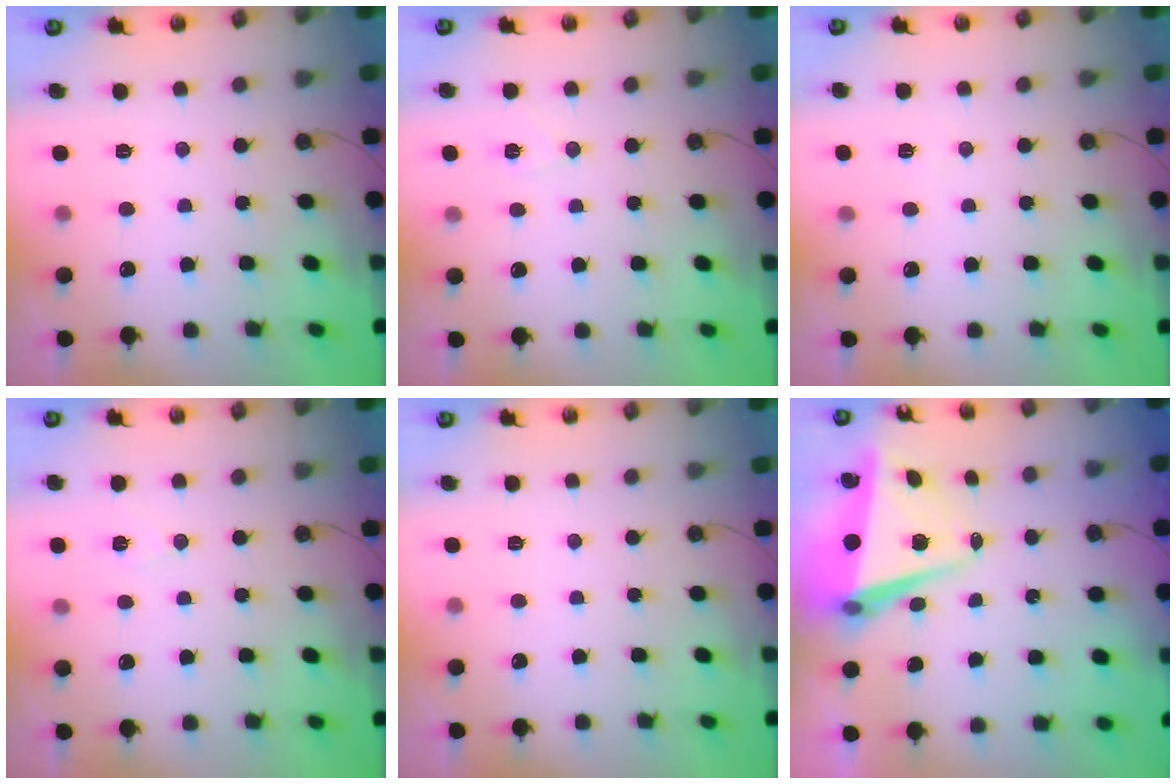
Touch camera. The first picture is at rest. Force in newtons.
{"total": 5.8, "press": 4.5, "slide": 3.7}
{"total": 5.3, "press": 3.2, "slide": 4.2}
{"total": 6.4, "press": 4.6, "slide": 4.5}
{"total": 0.0}
{"total": 6.6, "press": 6.3, "slide": 1.8}